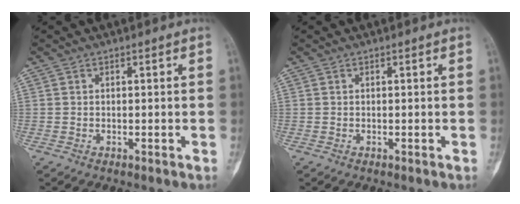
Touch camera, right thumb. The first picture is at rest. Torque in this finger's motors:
{"motor_torque": [0.02, -0.02, 0.04, 0.04, 0.02]}